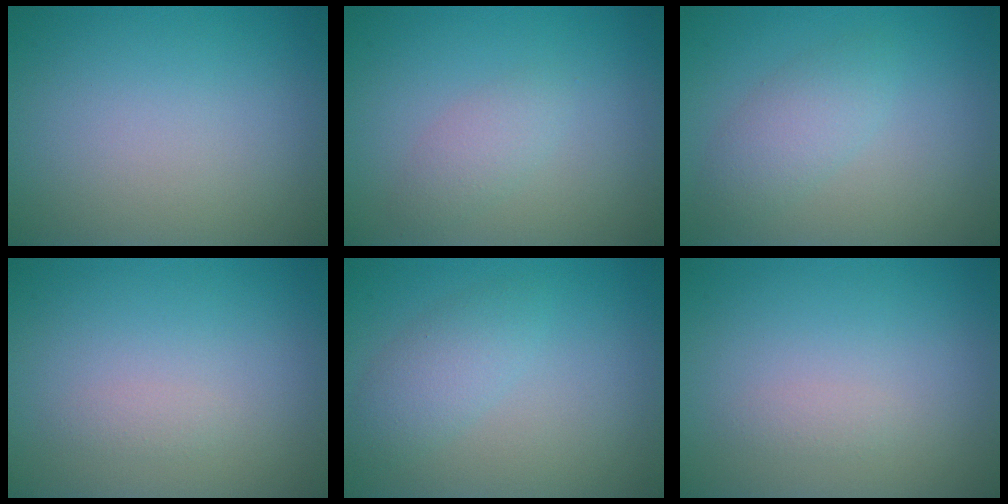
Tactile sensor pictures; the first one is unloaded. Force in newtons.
{"total": 1.7, "press": 1.7, "slide": 0.0}
{"total": 2.6, "press": 2.6, "slide": 0.2}
{"total": 0.7, "press": 0.7, "slide": 0.0}
{"total": 1.7, "press": 1.7, "slide": 0.0}
{"total": 0.7, "press": 0.7, "slide": 0.0}